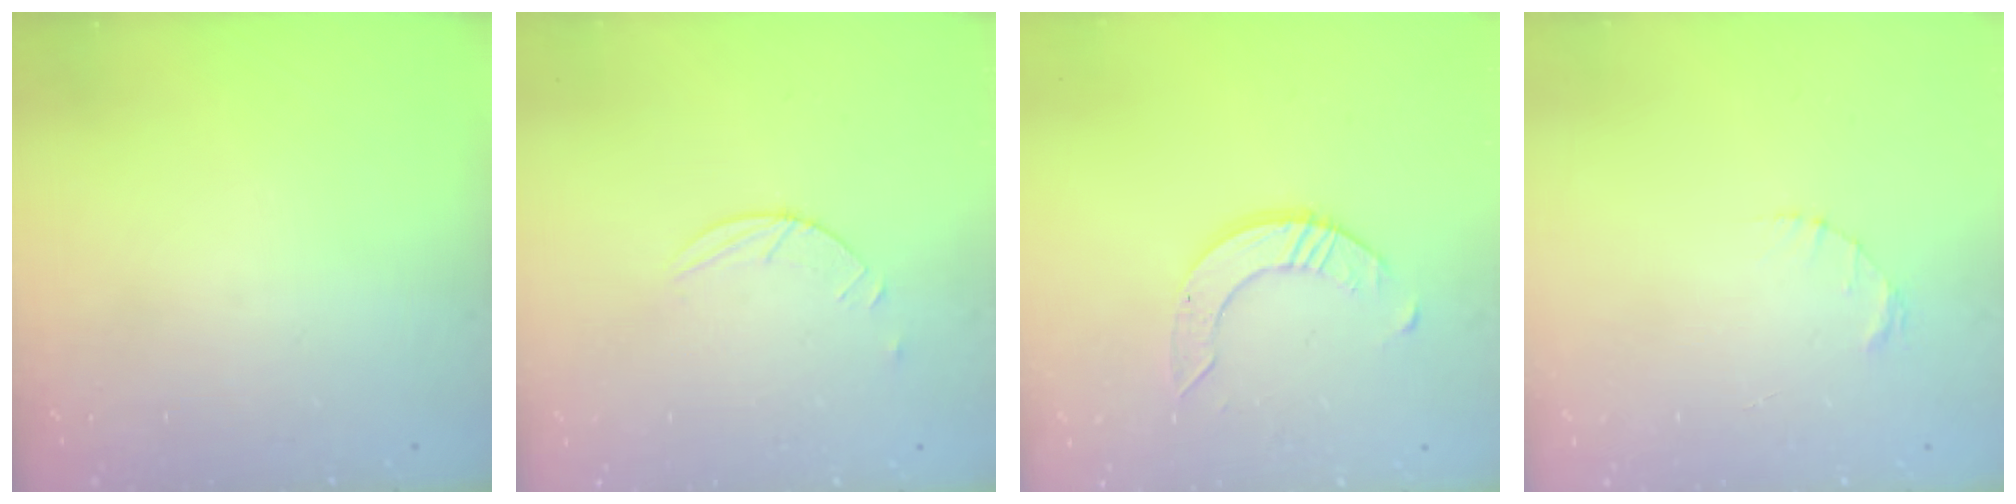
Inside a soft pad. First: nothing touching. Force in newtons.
{"total": 2.9, "press": 2.8, "slide": 0.3}
{"total": 5.3, "press": 5.3, "slide": 0.5}
{"total": 1.4, "press": 1.4, "slide": 0.2}